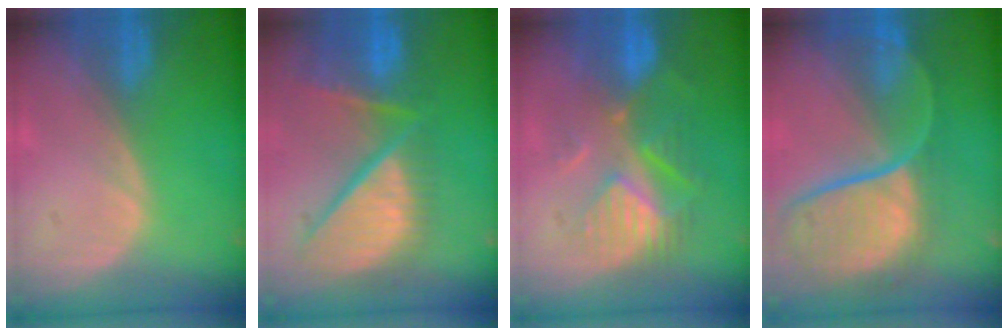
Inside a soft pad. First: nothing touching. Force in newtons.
{"total": 12.8, "press": 10.6, "slide": 7.2}
{"total": 8.3, "press": 8.0, "slide": 2.3}
{"total": 12.1, "press": 9.9, "slide": 7.0}